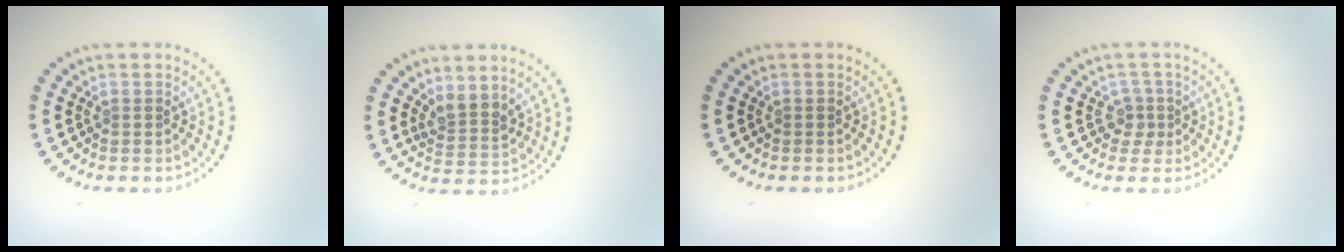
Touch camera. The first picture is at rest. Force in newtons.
{"total": 2.3, "press": 1.8, "slide": 1.5}
{"total": 0.0}
{"total": 1.7, "press": 1.3, "slide": 1.2}